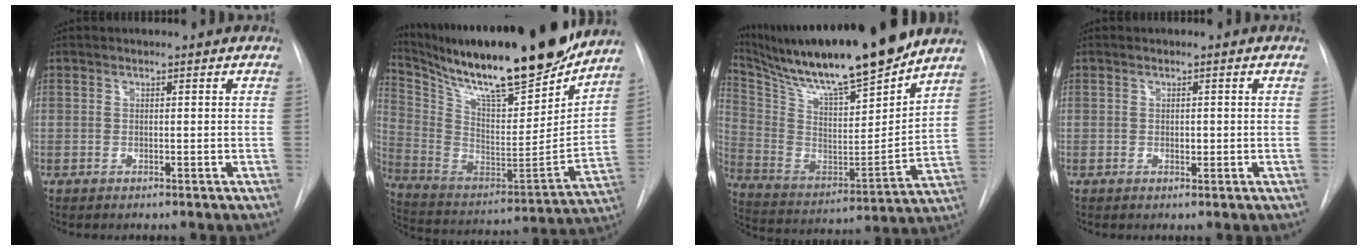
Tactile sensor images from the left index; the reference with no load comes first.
{"total": 28.0, "force": [23.0, 4.0, 15.4], "torque": [-0.281, -0.035, 0.364]}
{"total": 24.2, "force": [20.3, 1.6, 13.0], "torque": [-0.248, -0.023, 0.343]}
{"total": 0.8, "force": [-0.1, 0.6, 0.6], "torque": [-0.007, 0.000, -0.001]}